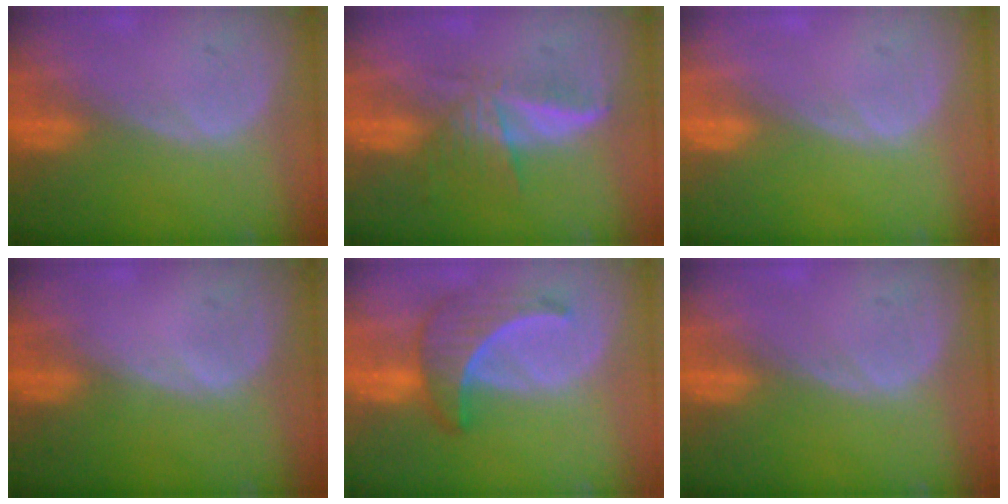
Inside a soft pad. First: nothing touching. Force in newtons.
{"total": 6.0, "press": 5.3, "slide": 2.8}
{"total": 0.0}
{"total": 0.0}
{"total": 6.2, "press": 6.1, "slide": 1.1}
{"total": 0.0}